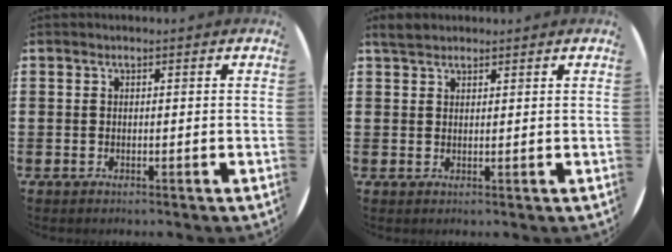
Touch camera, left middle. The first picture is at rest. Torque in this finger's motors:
{"motor_torque": [0.49, -0.48, 0.01, 0.00]}